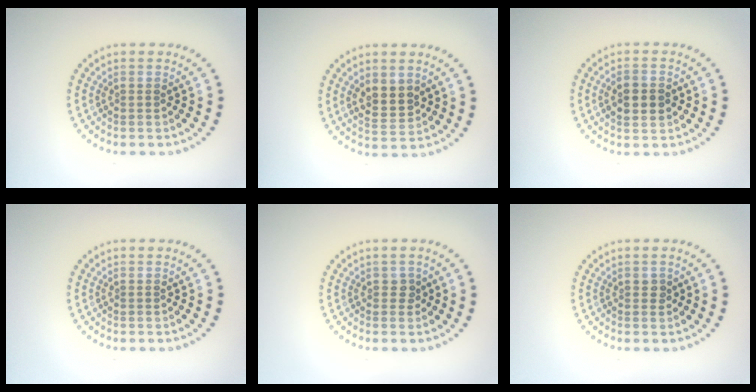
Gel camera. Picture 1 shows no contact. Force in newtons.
{"total": 2.9, "press": 2.8, "slide": 0.8}
{"total": 3.2, "press": 3.2, "slide": 0.1}
{"total": 0.0}
{"total": 0.8, "press": 0.8, "slide": 0.3}
{"total": 0.8, "press": 0.8, "slide": 0.3}